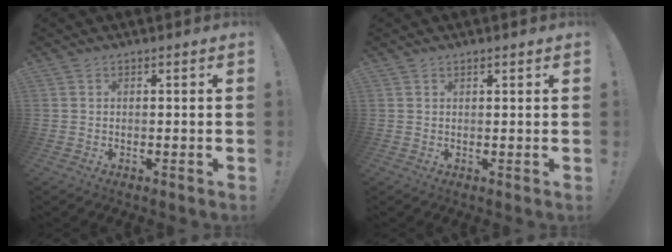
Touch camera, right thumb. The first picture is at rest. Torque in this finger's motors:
{"motor_torque": [0.17, -0.19, -0.16, -0.04, -0.02]}